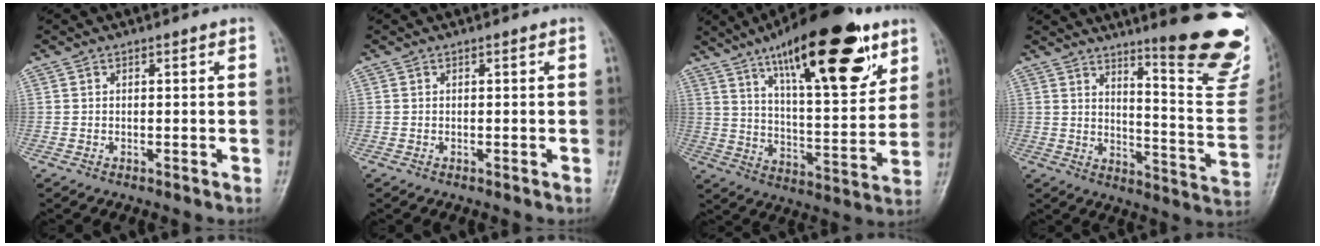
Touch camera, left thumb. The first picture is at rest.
{"total": 0.0}
{"total": 24.9, "force": [14.1, 8.0, 18.9], "torque": [-0.264, -0.048, 0.226]}
{"total": 21.3, "force": [14.1, 3.5, 15.6], "torque": [-0.166, -0.106, 0.186]}